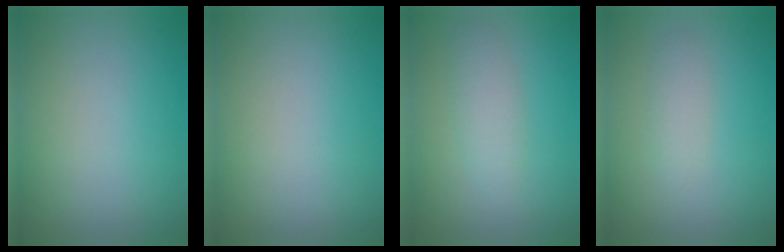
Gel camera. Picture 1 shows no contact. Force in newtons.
{"total": 0.0}
{"total": 2.3, "press": 2.3, "slide": 0.0}
{"total": 1.5, "press": 1.5, "slide": 0.1}